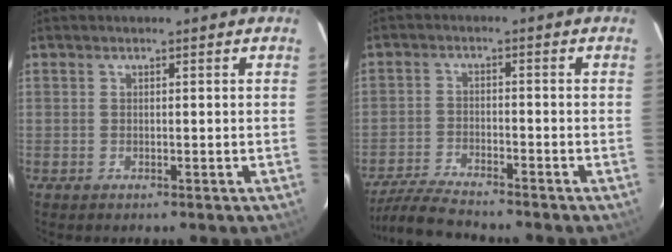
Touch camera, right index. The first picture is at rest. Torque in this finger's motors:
{"motor_torque": [0.42, -0.34, 0.10, 0.01]}